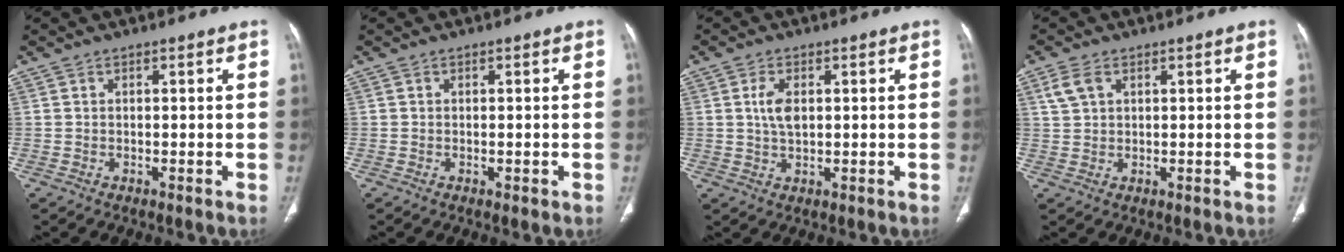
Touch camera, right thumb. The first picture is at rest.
{"total": 0.9, "force": [-0.3, 0.3, 0.8], "torque": [-0.010, -0.003, -0.002]}
{"total": 4.2, "force": [0.9, 2.2, 3.4], "torque": [-0.066, -0.003, 0.017]}
{"total": 3.6, "force": [1.6, 2.2, 2.3], "torque": [-0.053, 0.006, 0.039]}